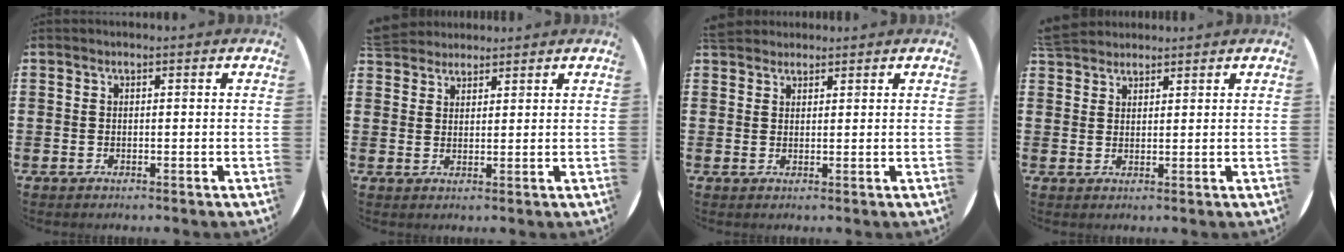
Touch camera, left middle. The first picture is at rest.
{"total": 3.3, "force": [3.1, 1.0, -0.2], "torque": [-0.004, -0.003, 0.061]}
{"total": 2.3, "force": [2.2, 0.9, 0.1], "torque": [-0.005, 0.006, 0.043]}
{"total": 3.4, "force": [3.2, 1.0, 0.4], "torque": [-0.014, -0.002, 0.063]}